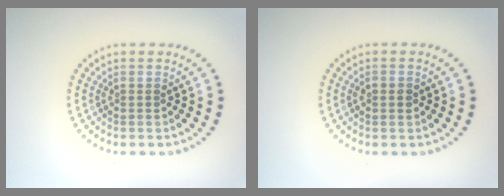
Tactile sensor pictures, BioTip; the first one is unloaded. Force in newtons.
{"total": 1.4, "press": 1.4, "slide": 0.1}